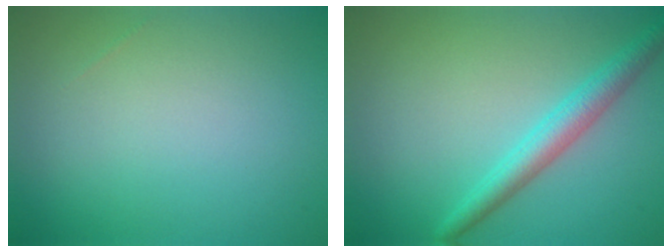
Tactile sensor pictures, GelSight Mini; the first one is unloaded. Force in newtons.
{"total": 3.2, "press": 3.2, "slide": 0.1}